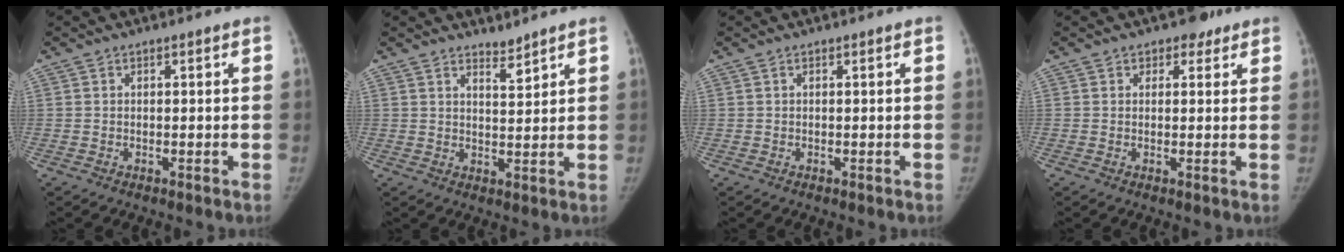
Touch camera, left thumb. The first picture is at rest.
{"total": 2.7, "force": [2.6, 0.3, 0.7], "torque": [-0.005, -0.029, 0.047]}
{"total": 0.0}
{"total": 2.7, "force": [1.8, 1.9, 0.7], "torque": [0.009, -0.006, 0.022]}